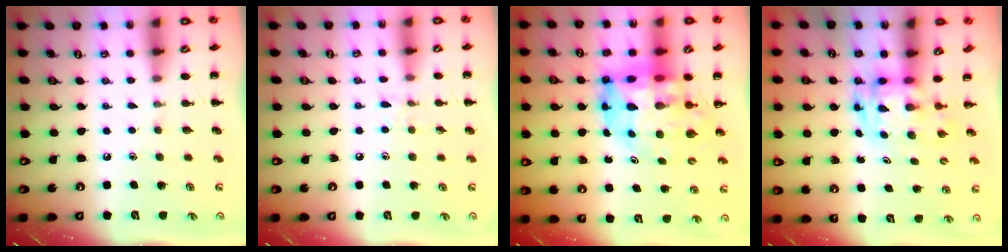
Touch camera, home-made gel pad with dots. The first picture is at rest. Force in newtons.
{"total": 6.7, "press": 6.3, "slide": 2.3}
{"total": 13.0, "press": 12.5, "slide": 3.5}
{"total": 3.0, "press": 3.0, "slide": 0.6}